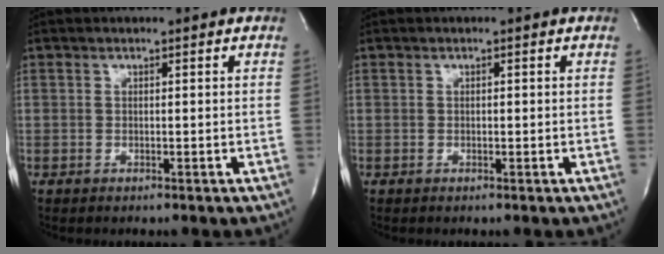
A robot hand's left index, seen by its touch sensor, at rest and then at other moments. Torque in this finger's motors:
{"motor_torque": [-0.15, 0.21, -0.06, -0.01]}